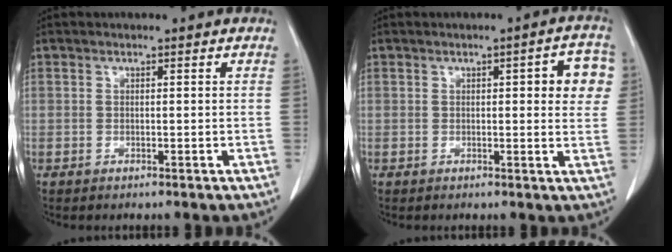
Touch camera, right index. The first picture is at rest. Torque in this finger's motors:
{"motor_torque": [0.12, 0.06, 0.07, 0.03]}